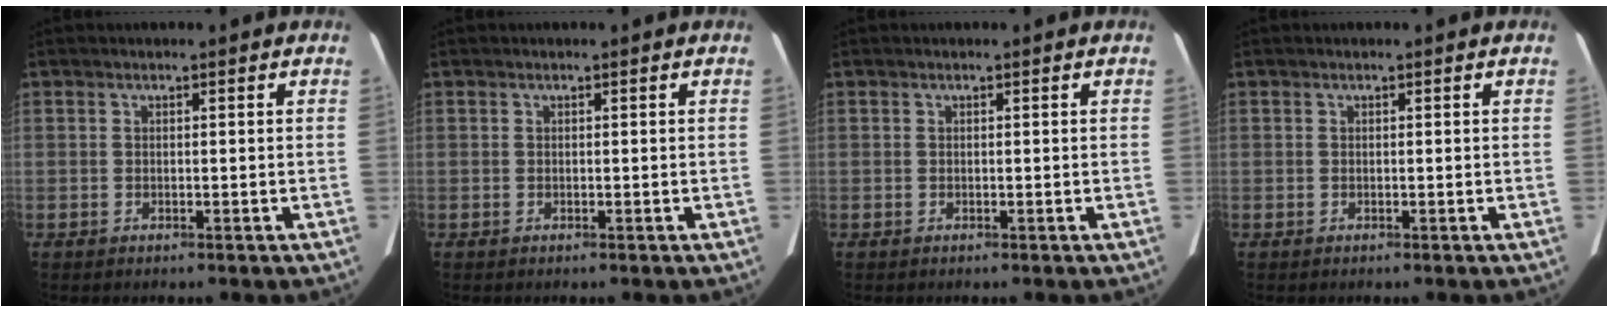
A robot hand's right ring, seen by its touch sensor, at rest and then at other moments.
{"total": 0.0}
{"total": 0.0}
{"total": 0.0}